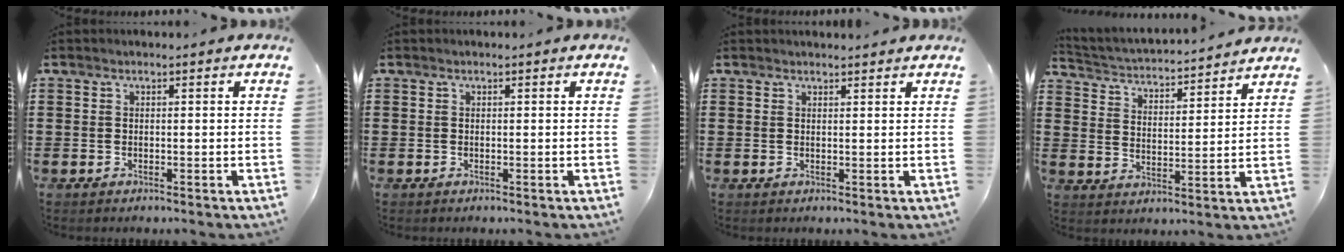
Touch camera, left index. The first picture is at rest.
{"total": 0.0}
{"total": 1.1, "force": [1.1, 0.1, 0.0], "torque": [-0.003, 0.000, 0.021]}
{"total": 2.9, "force": [2.9, -0.1, 0.2], "torque": [-0.025, -0.031, 0.041]}